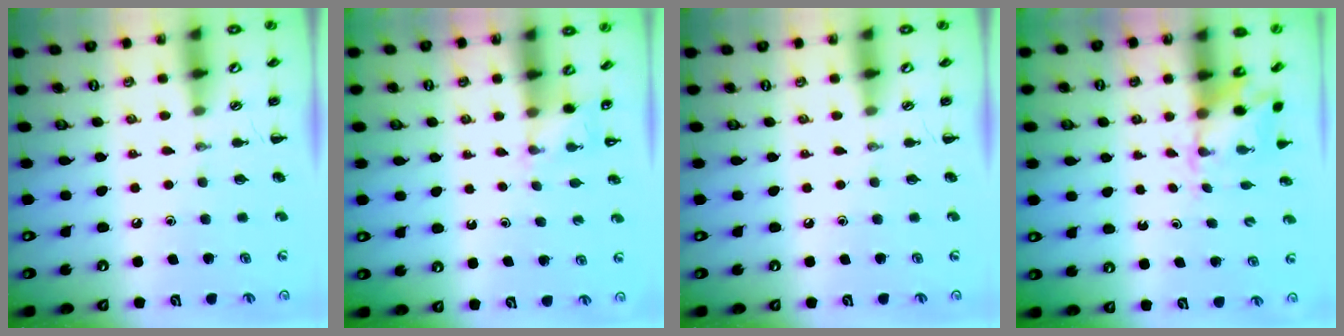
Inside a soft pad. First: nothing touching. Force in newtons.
{"total": 2.2, "press": 2.1, "slide": 0.7}
{"total": 0.0}
{"total": 2.3, "press": 2.3, "slide": 0.5}